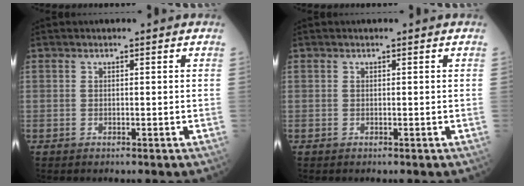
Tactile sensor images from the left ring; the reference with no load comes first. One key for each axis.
{"total": 0.0}